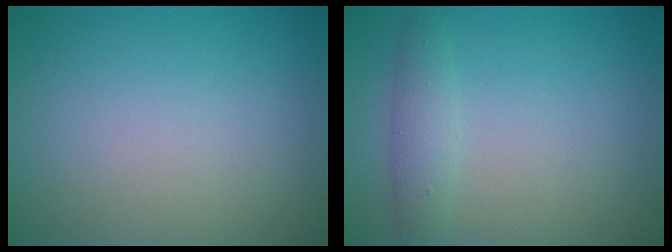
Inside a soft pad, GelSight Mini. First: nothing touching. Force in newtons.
{"total": 2.1, "press": 2.1, "slide": 0.1}